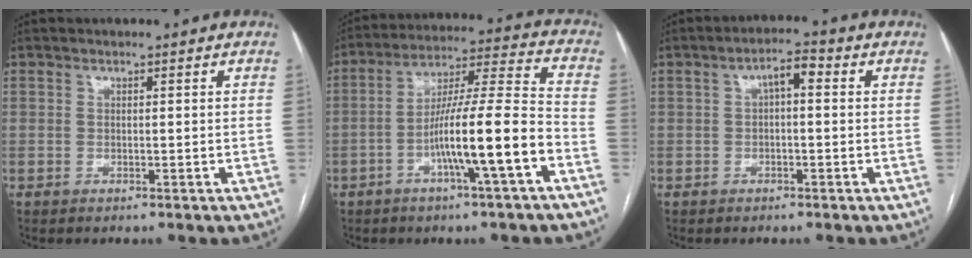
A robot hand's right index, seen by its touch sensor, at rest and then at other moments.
{"total": 13.8, "force": [-5.4, -0.2, 12.7], "torque": [-0.223, 0.013, -0.092]}
{"total": 3.7, "force": [0.5, 1.3, 3.4], "torque": [-0.057, 0.019, 0.007]}